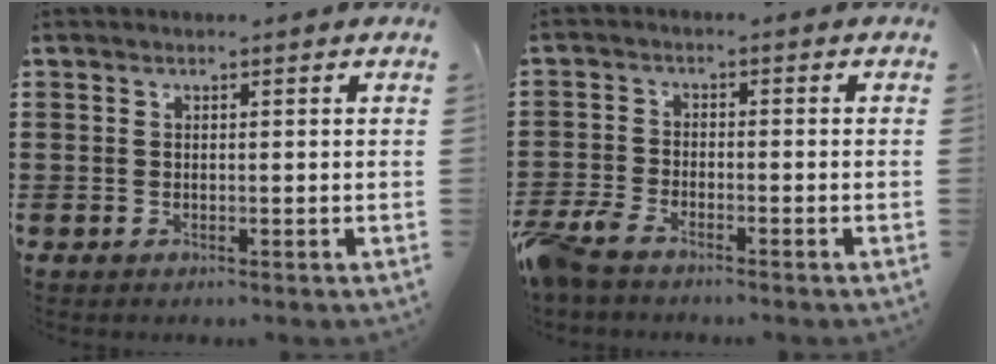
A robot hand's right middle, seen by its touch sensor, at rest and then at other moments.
{"total": 4.2, "force": [-3.7, 0.9, 1.8], "torque": [-0.064, -0.009, -0.083]}